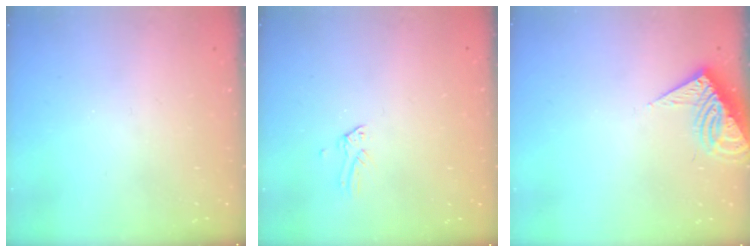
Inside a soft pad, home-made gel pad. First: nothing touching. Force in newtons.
{"total": 0.0}
{"total": 8.0, "press": 7.9, "slide": 0.8}